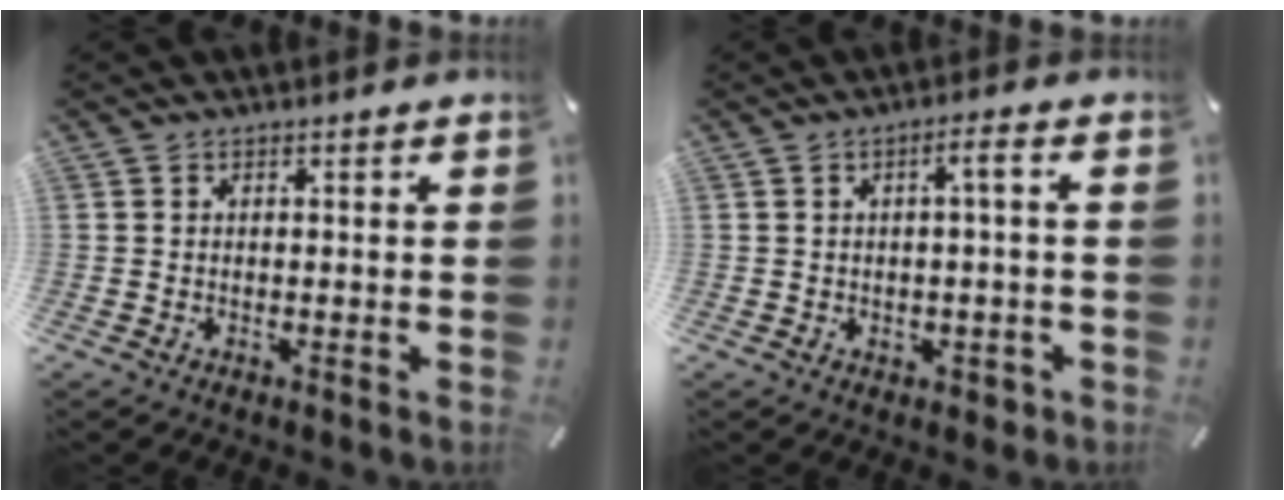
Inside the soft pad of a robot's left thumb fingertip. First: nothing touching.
{"total": 4.2, "force": [0.1, 1.8, 3.8], "torque": [-0.068, 0.005, -0.001]}